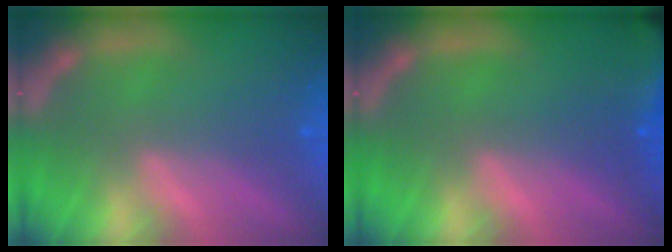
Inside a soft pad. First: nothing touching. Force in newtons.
{"total": 7.0}